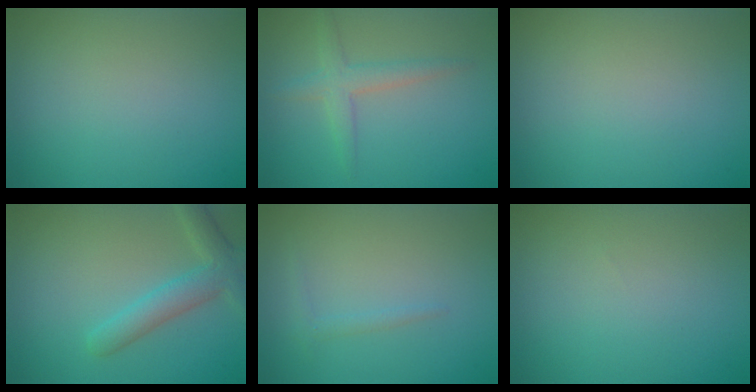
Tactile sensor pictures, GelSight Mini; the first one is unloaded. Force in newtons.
{"total": 2.4, "press": 2.4, "slide": 0.1}
{"total": 0.0}
{"total": 3.8, "press": 3.8, "slide": 0.3}
{"total": 0.9, "press": 0.9, "slide": 0.0}
{"total": 0.0}